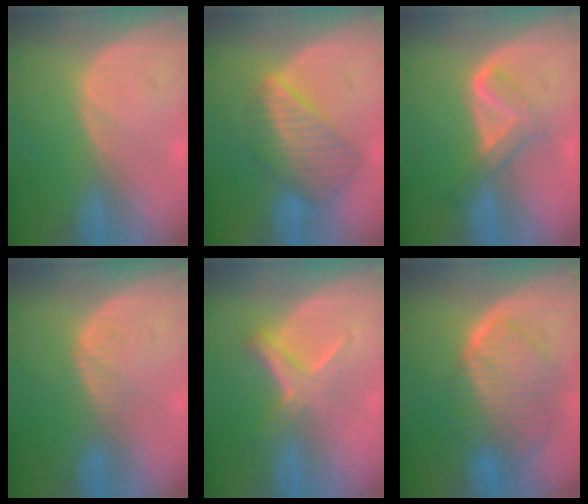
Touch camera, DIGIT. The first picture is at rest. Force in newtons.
{"total": 8.6, "press": 7.5, "slide": 4.1}
{"total": 4.6, "press": 4.5, "slide": 0.6}
{"total": 2.3, "press": 2.3, "slide": 0.3}
{"total": 5.8, "press": 5.1, "slide": 2.9}
{"total": 10.1, "press": 8.5, "slide": 5.3}